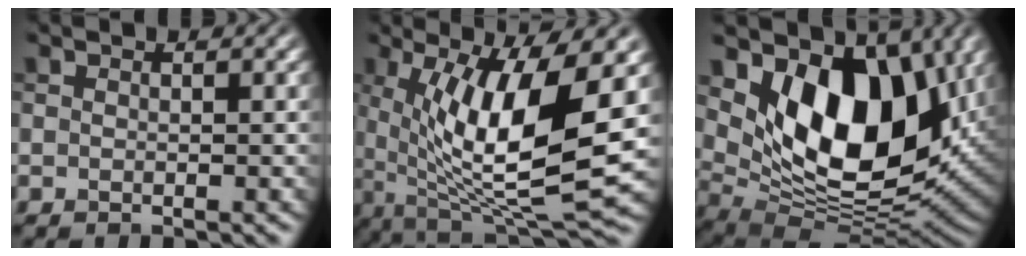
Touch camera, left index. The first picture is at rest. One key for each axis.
{"total": 11.8, "fx": 1.1, "fy": 3.3, "fz": 11.3, "tx": -0.194, "ty": -0.017, "tz": 0.025}
{"total": 12.4, "fx": 4.0, "fy": 7.4, "fz": 9.2, "tx": -0.142, "ty": -0.026, "tz": 0.075}